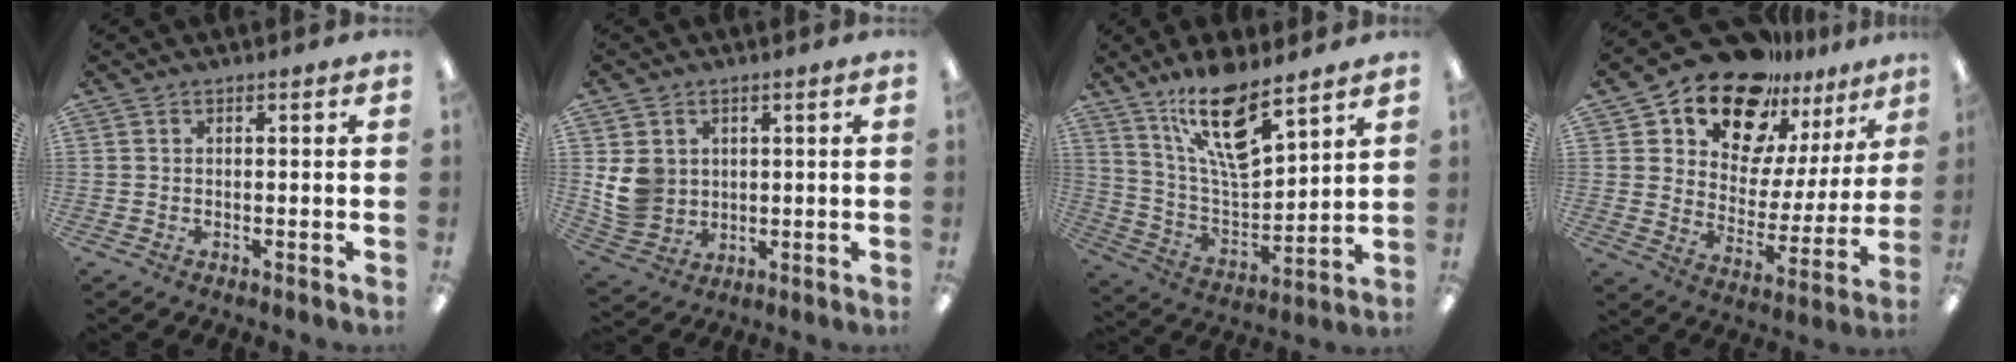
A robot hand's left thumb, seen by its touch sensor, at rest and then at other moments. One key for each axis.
{"total": 8.2, "fx": 1.7, "fy": 7.4, "fz": 3.1, "tx": -0.061, "ty": 0.005, "tz": 0.038}
{"total": 17.0, "fx": 11.7, "fy": 5.4, "fz": 11.1, "tx": -0.208, "ty": -0.069, "tz": 0.198}
{"total": 18.0, "fx": 14.5, "fy": 8.6, "fz": 6.2, "tx": -0.118, "ty": -0.111, "tz": 0.257}